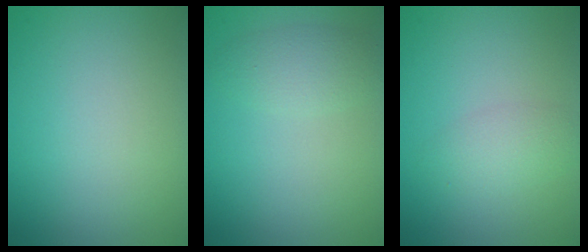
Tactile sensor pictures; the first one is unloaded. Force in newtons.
{"total": 2.0, "press": 2.0, "slide": 0.1}
{"total": 2.0, "press": 2.0, "slide": 0.1}